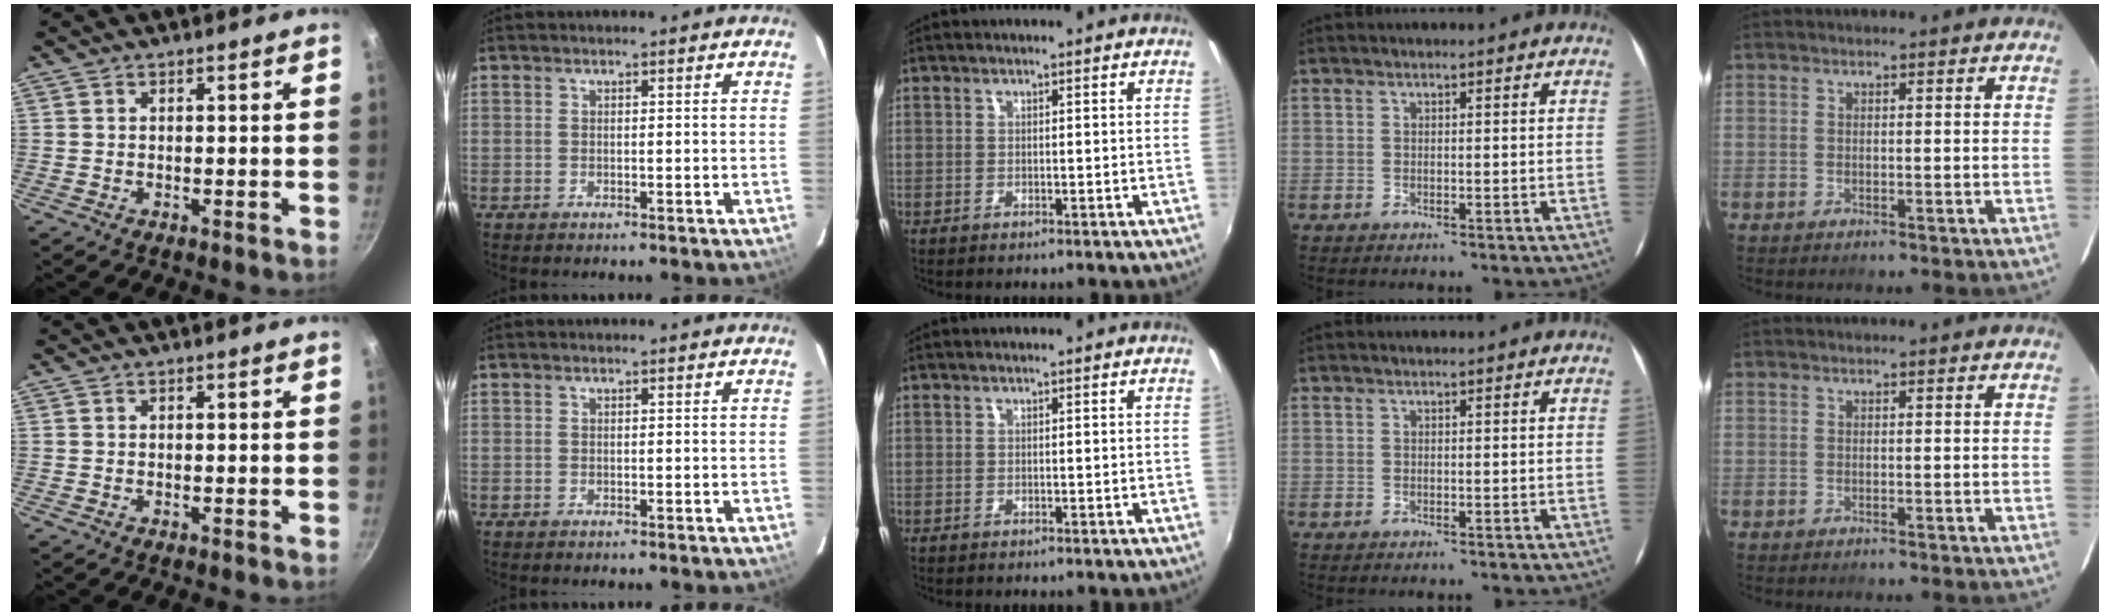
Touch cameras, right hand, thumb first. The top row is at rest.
{}